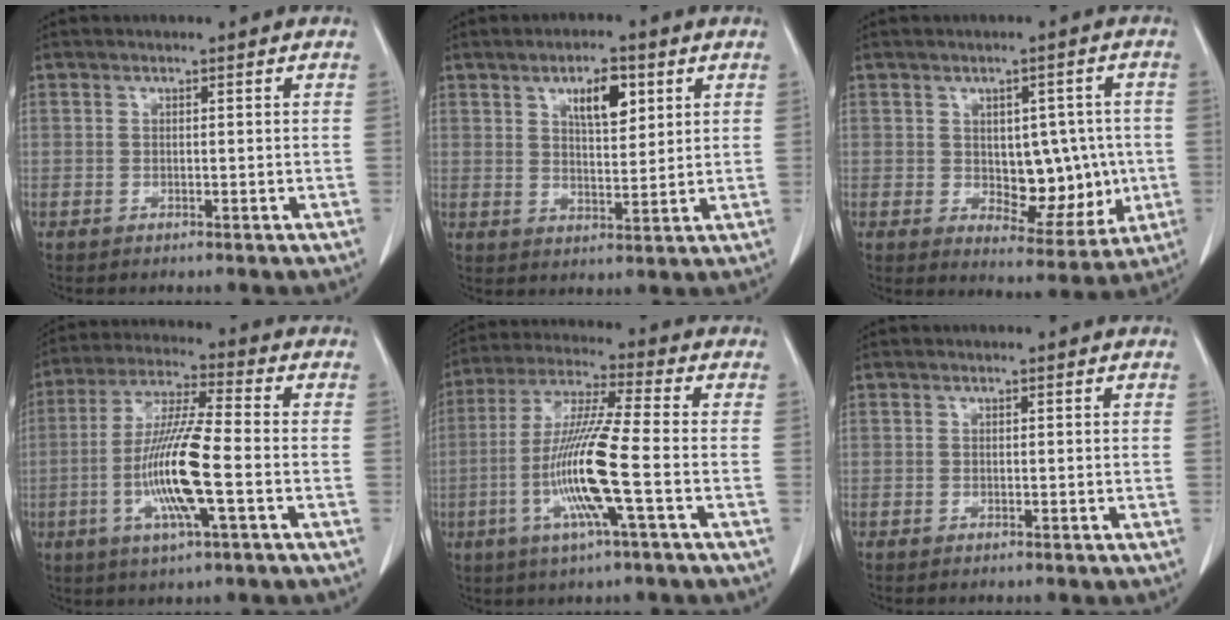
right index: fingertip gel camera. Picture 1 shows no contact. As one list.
[{"total": 6.5, "force": [3.1, 2.4, 5.2], "torque": [-0.086, 0.002, 0.053]}, {"total": 9.3, "force": [-0.3, 5.3, 7.6], "torque": [-0.085, 0.008, 0.012]}, {"total": 12.9, "force": [-3.1, 0.7, 12.5], "torque": [-0.249, -0.009, -0.064]}, {"total": 13.1, "force": [-3.4, -0.3, 12.6], "torque": [-0.257, -0.010, -0.074]}, {"total": 0.0}]